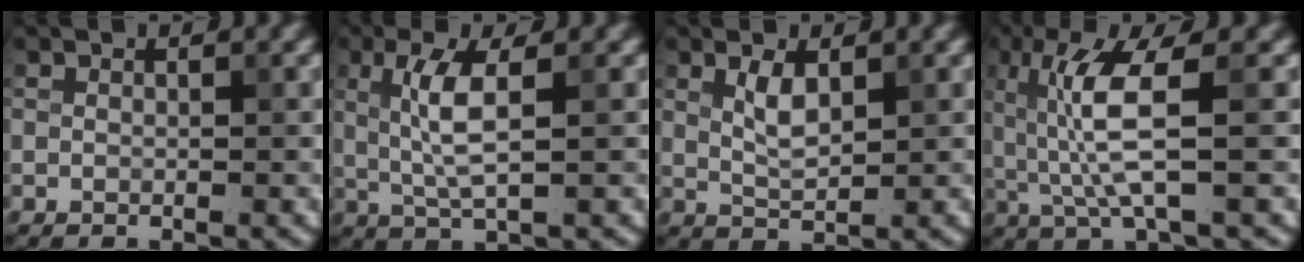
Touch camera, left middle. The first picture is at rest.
{"total": 3.9, "force": [0.6, 0.8, 3.7], "torque": [-0.080, 0.001, 0.014]}
{"total": 2.3, "force": [1.0, 0.9, 1.9], "torque": [-0.041, -0.002, 0.022]}
{"total": 5.7, "force": [0.5, 1.0, 5.6], "torque": [-0.127, -0.002, 0.016]}